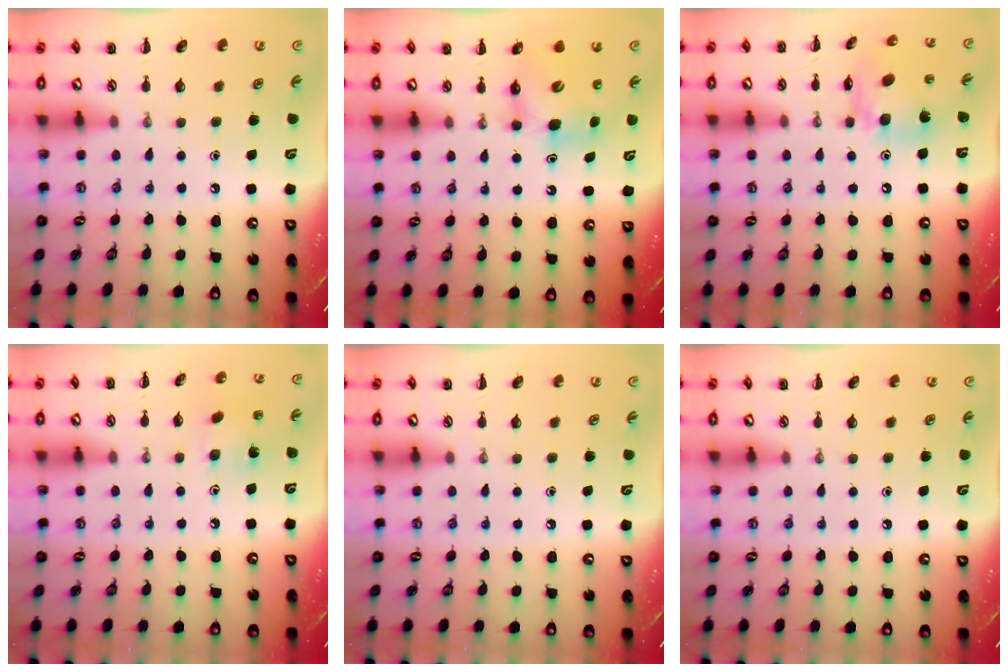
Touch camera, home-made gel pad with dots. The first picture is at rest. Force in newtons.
{"total": 6.9, "press": 6.9, "slide": 0.4}
{"total": 12.1, "press": 12.0, "slide": 1.4}
{"total": 3.9, "press": 3.8, "slide": 1.0}
{"total": 0.0}
{"total": 0.0}